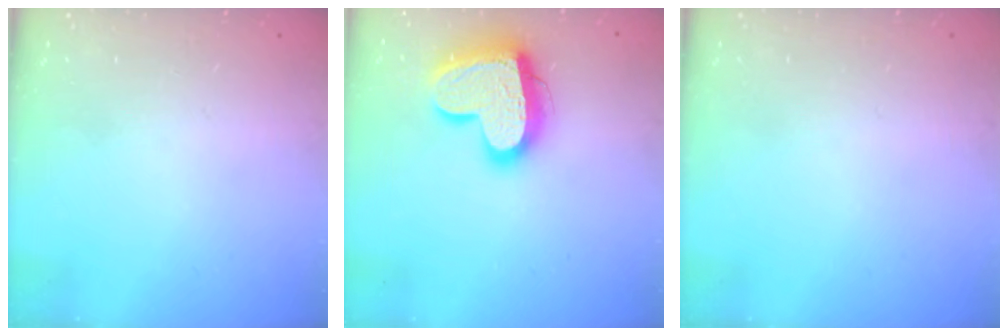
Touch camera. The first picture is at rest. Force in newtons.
{"total": 18.7, "press": 18.6, "slide": 1.6}
{"total": 0.0}